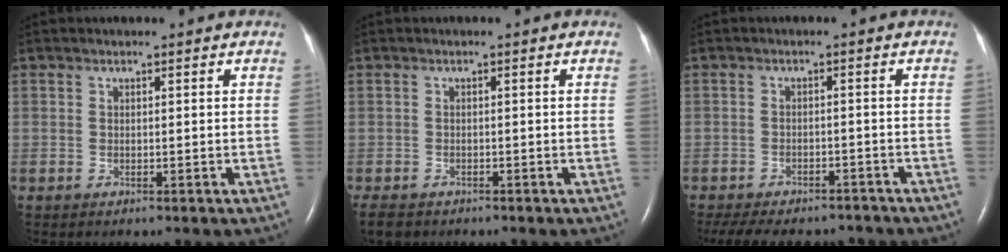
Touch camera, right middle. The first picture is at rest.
{"total": 3.8, "force": [-3.1, 1.9, 1.3], "torque": [-0.024, -0.006, -0.047]}
{"total": 14.7, "force": [-12.6, 5.3, 5.2], "torque": [-0.123, -0.004, -0.165]}